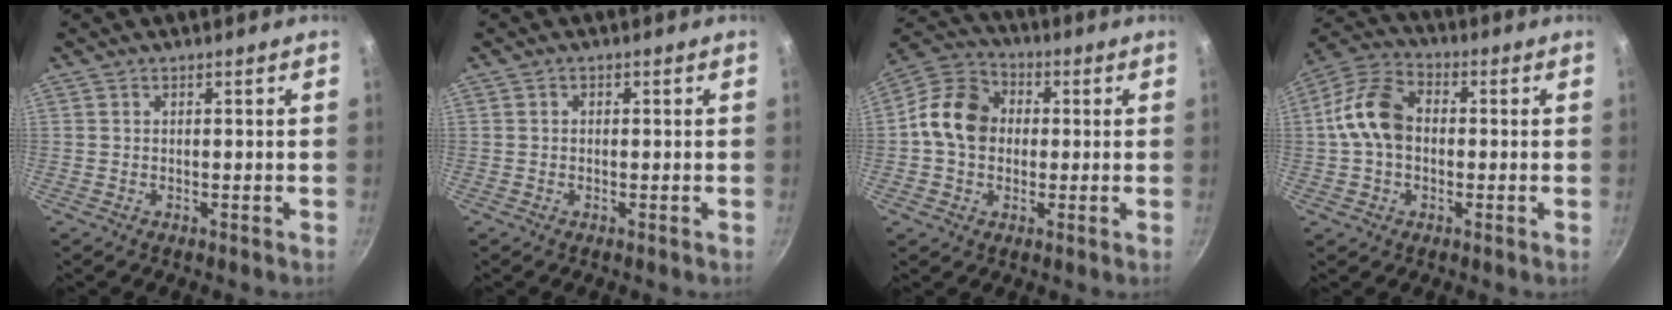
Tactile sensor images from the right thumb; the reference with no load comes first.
{"total": 0.7, "force": [-0.1, 0.6, 0.3], "torque": [-0.005, 0.004, -0.001]}
{"total": 11.8, "force": [0.2, 9.7, 6.9], "torque": [-0.087, 0.024, -0.019]}
{"total": 11.2, "force": [0.0, 8.0, 7.8], "torque": [-0.125, 0.032, -0.018]}